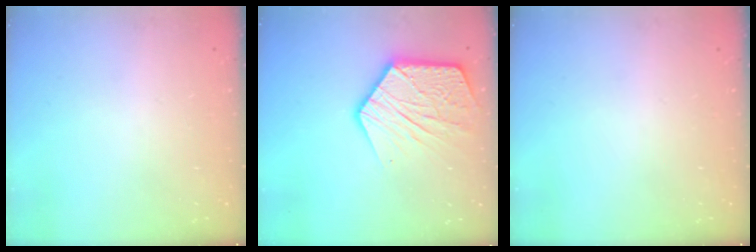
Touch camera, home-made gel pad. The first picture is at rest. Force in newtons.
{"total": 16.3, "press": 16.2, "slide": 1.5}
{"total": 0.0}